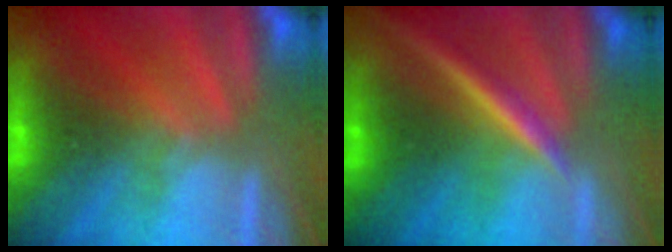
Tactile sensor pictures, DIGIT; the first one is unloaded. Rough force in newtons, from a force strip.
{"total": 4.8}